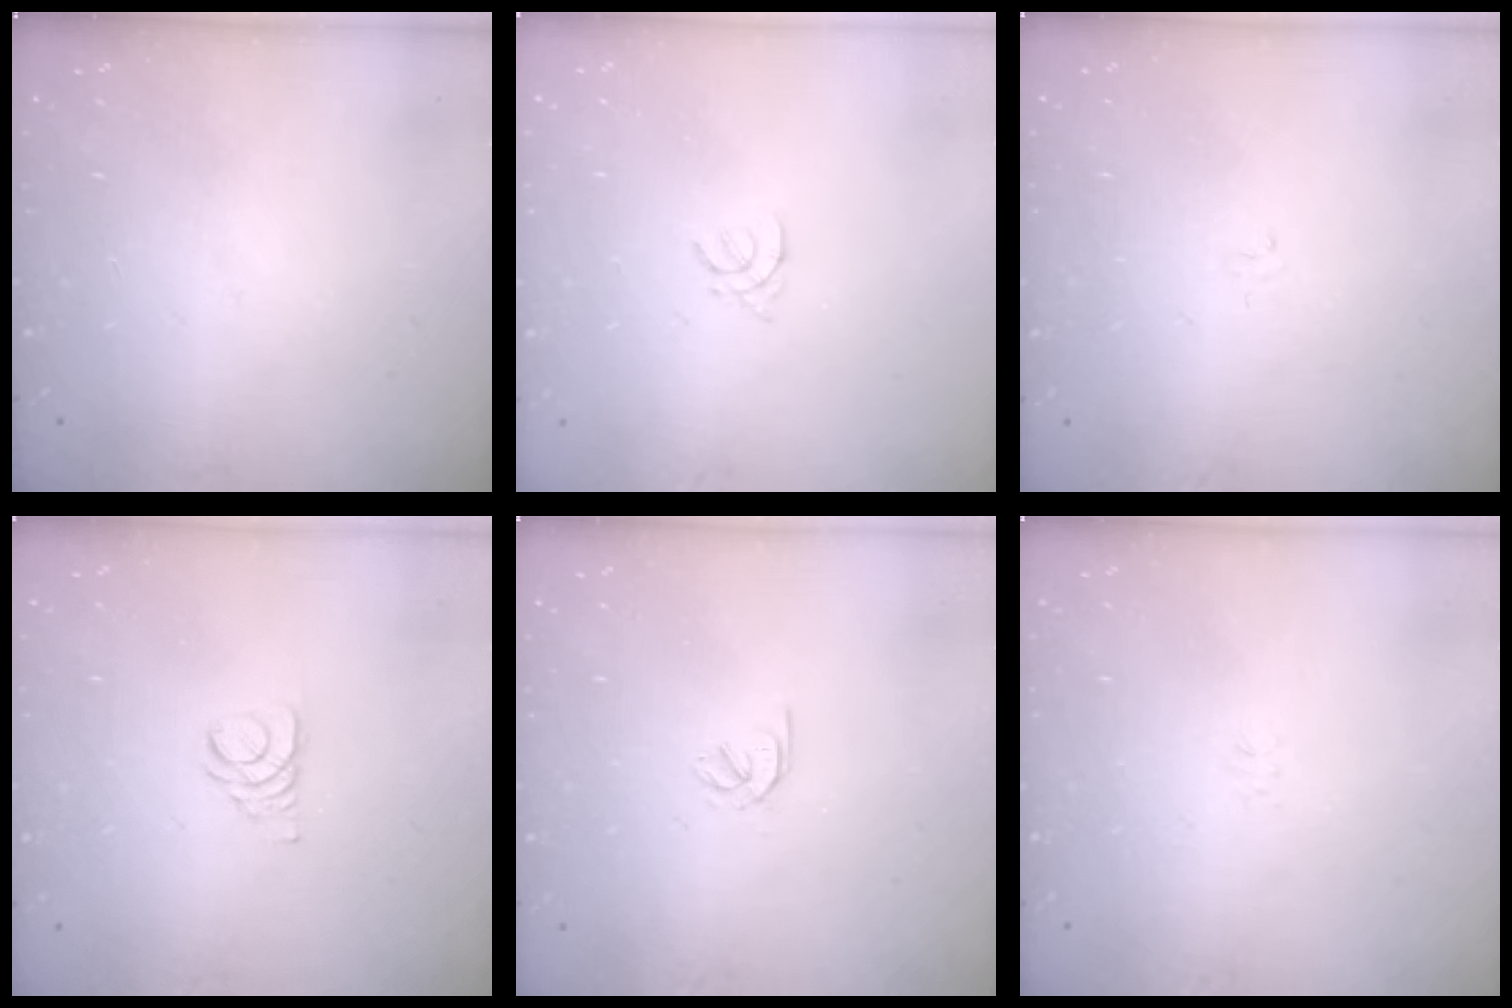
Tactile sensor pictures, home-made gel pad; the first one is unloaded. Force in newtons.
{"total": 1.8, "press": 1.8, "slide": 0.4}
{"total": 1.2, "press": 1.2, "slide": 0.4}
{"total": 2.9, "press": 2.9, "slide": 0.3}
{"total": 1.7, "press": 1.6, "slide": 0.6}
{"total": 3.4, "press": 3.4, "slide": 0.5}